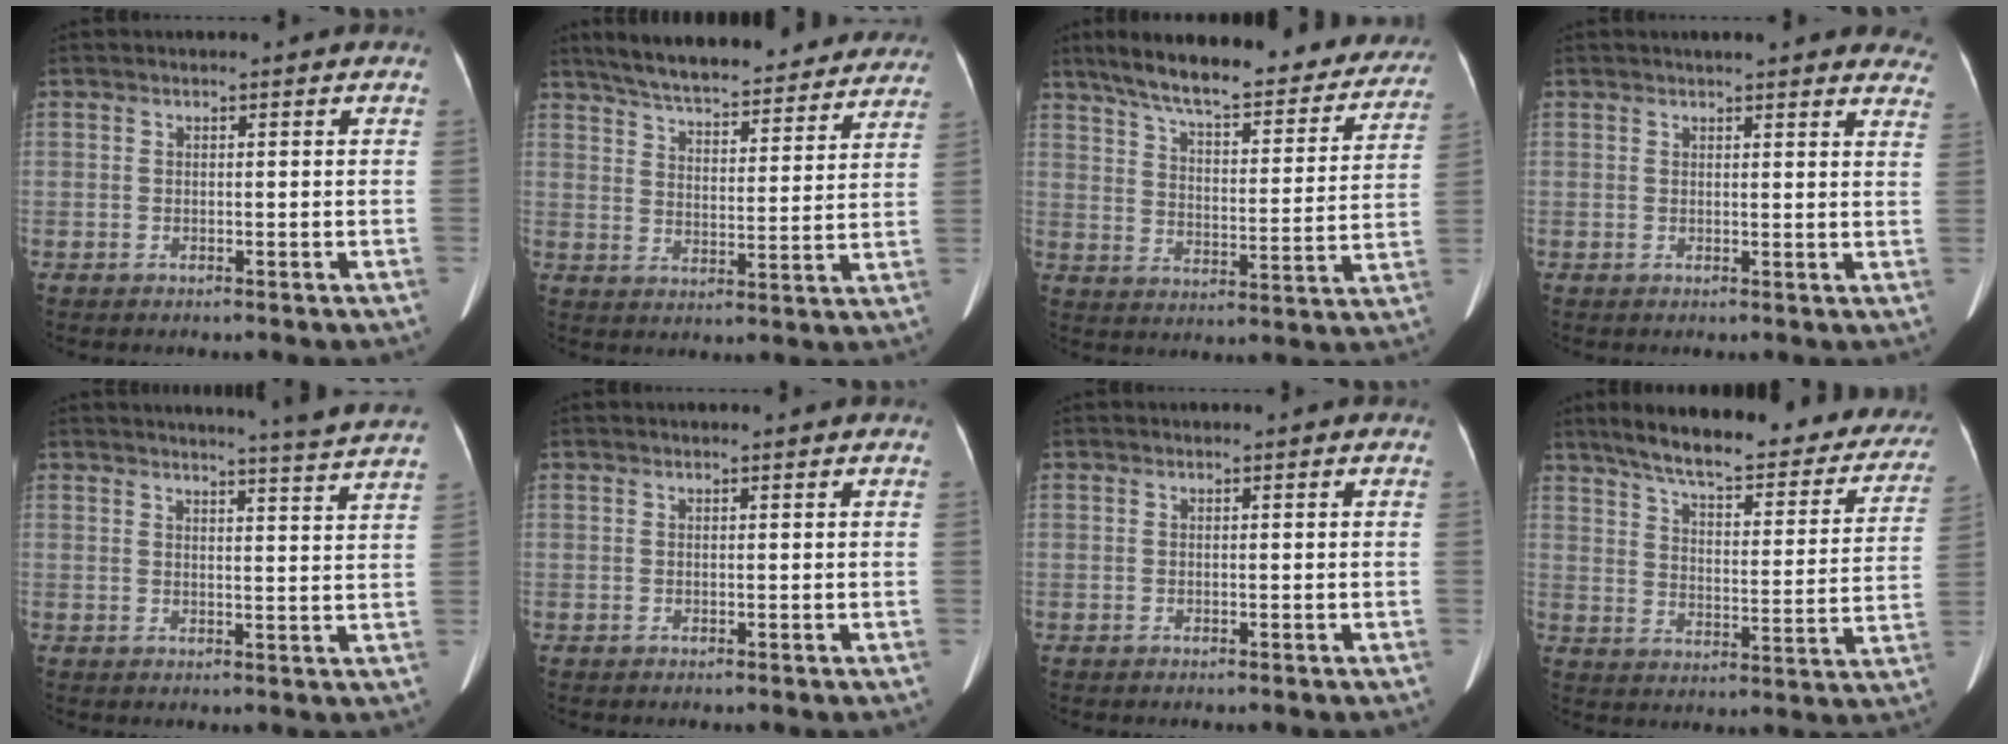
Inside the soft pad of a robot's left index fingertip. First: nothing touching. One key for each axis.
{"total": 25.9, "fx": 23.2, "fy": 5.6, "fz": 10.0, "tx": -0.155, "ty": -0.006, "tz": 0.299}
{"total": 26.2, "fx": 22.2, "fy": 6.1, "fz": 12.5, "tx": -0.183, "ty": -0.007, "tz": 0.287}
{"total": 14.6, "fx": 13.3, "fy": 2.7, "fz": 5.4, "tx": -0.037, "ty": -0.006, "tz": 0.134}
{"total": 10.0, "fx": 9.4, "fy": -2.0, "fz": 2.7, "tx": -0.039, "ty": -0.044, "tz": 0.096}
{"total": 0.0}
{"total": 0.0}
{"total": 26.9, "fx": 22.5, "fy": 6.5, "fz": 13.2, "tx": -0.182, "ty": -0.014, "tz": 0.280}